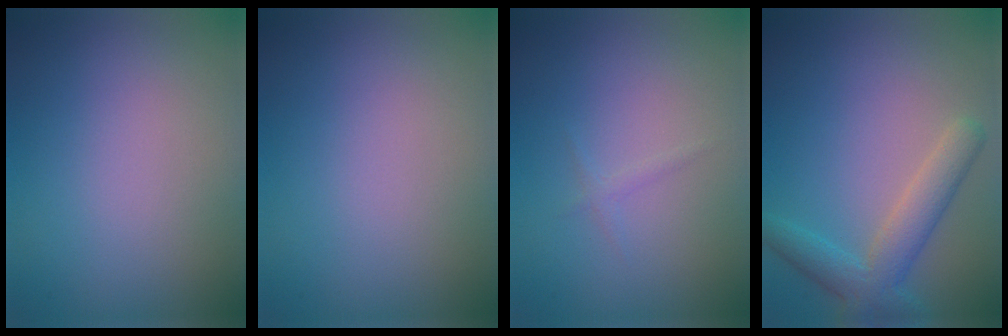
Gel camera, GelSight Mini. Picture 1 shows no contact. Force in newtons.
{"total": 0.0}
{"total": 0.6, "press": 0.6, "slide": 0.1}
{"total": 4.2, "press": 4.2, "slide": 0.2}